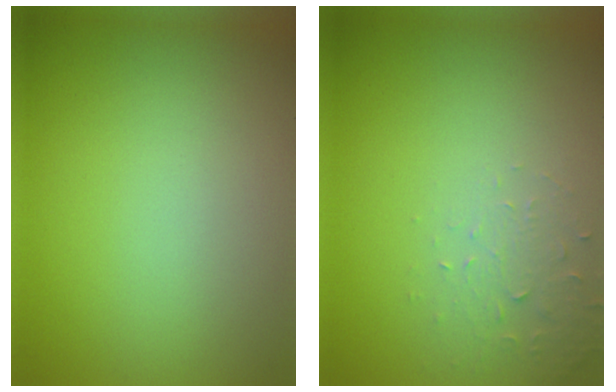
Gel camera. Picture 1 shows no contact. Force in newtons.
{"total": 1.9, "press": 1.8, "slide": 0.4}